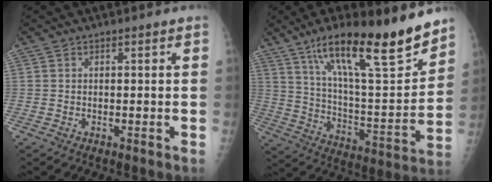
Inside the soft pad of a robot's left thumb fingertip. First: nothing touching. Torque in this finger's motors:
{"motor_torque": [0.46, 0.45, 1.49, -1.28, 0.39]}